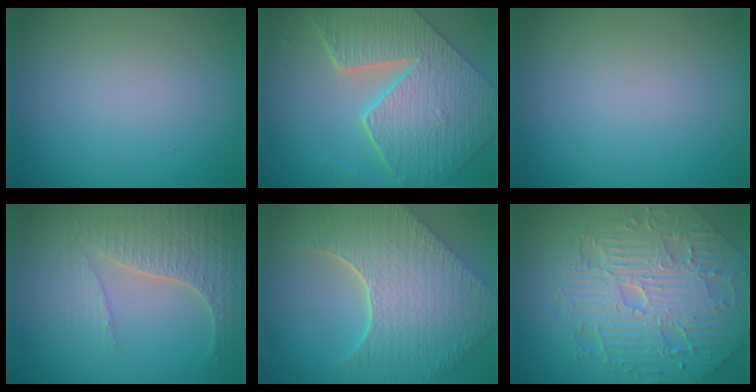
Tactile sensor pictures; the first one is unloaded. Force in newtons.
{"total": 9.3, "press": 6.7, "slide": 6.4}
{"total": 0.0}
{"total": 3.9, "press": 3.8, "slide": 0.7}
{"total": 9.7, "press": 7.0, "slide": 6.7}
{"total": 11.2, "press": 7.2, "slide": 8.6}